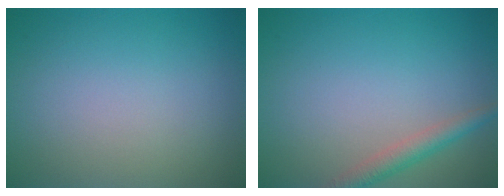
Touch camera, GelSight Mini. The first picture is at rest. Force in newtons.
{"total": 2.3, "press": 2.3, "slide": 0.1}